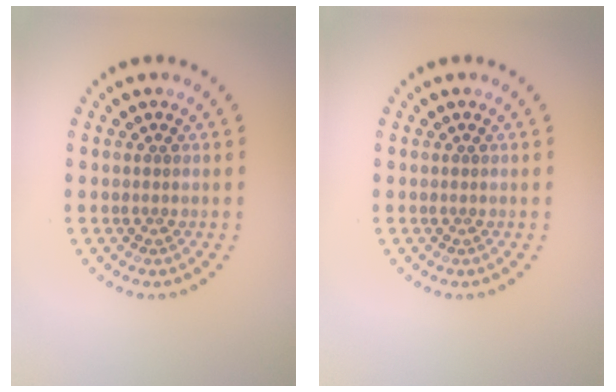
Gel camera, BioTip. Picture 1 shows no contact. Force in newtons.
{"total": 0.0}